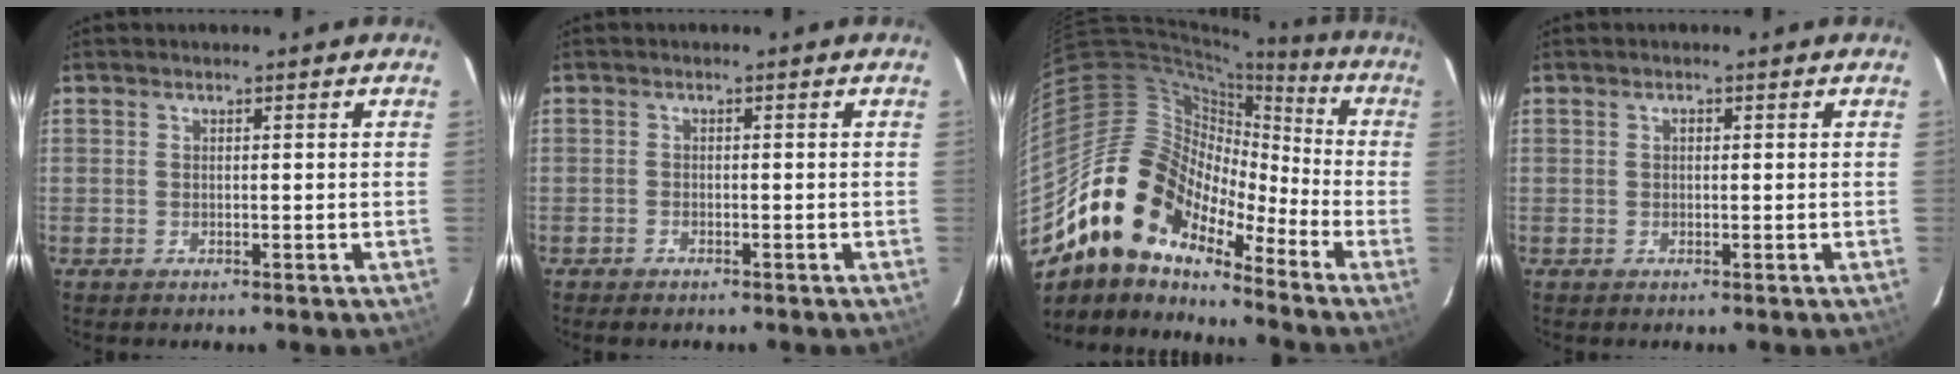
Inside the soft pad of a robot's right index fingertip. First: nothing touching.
{"total": 1.0, "force": [-0.7, 0.4, 0.6], "torque": [-0.018, -0.002, -0.014]}
{"total": 16.0, "force": [-11.1, 8.2, 8.1], "torque": [-0.144, 0.008, -0.219]}
{"total": 0.6, "force": [0.1, 0.5, 0.4], "torque": [-0.005, 0.005, 0.001]}